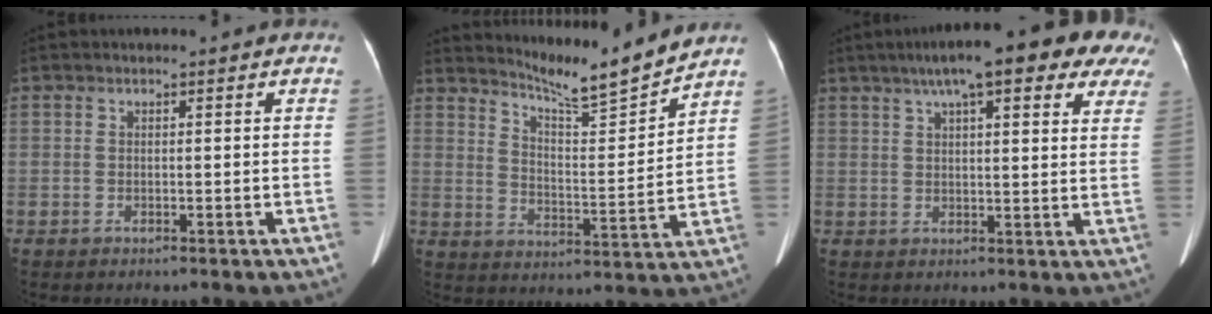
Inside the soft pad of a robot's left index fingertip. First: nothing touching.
{"total": 9.9, "force": [9.6, -1.6, 1.8], "torque": [-0.044, -0.034, 0.158]}
{"total": 20.1, "force": [13.5, 4.2, 14.2], "torque": [-0.210, 0.050, 0.165]}